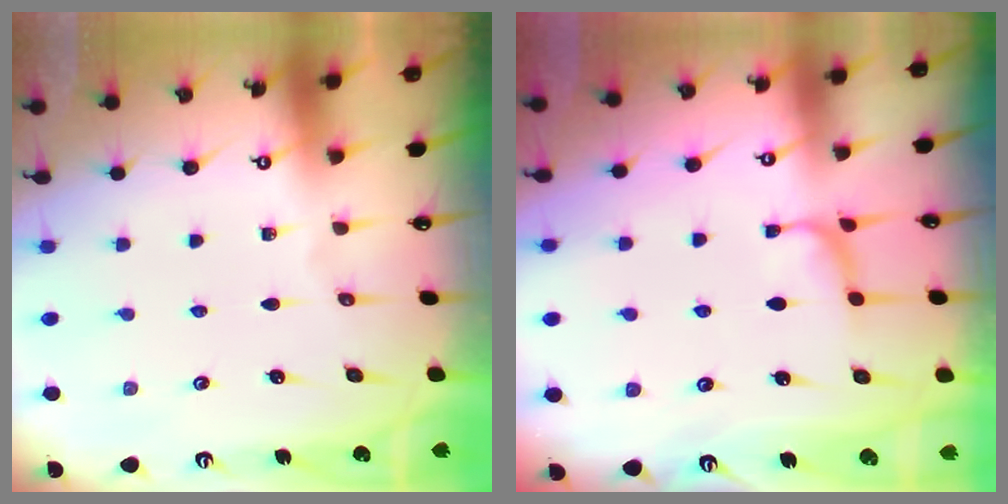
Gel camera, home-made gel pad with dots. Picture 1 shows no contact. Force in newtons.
{"total": 0.9, "press": 0.4, "slide": 0.8}